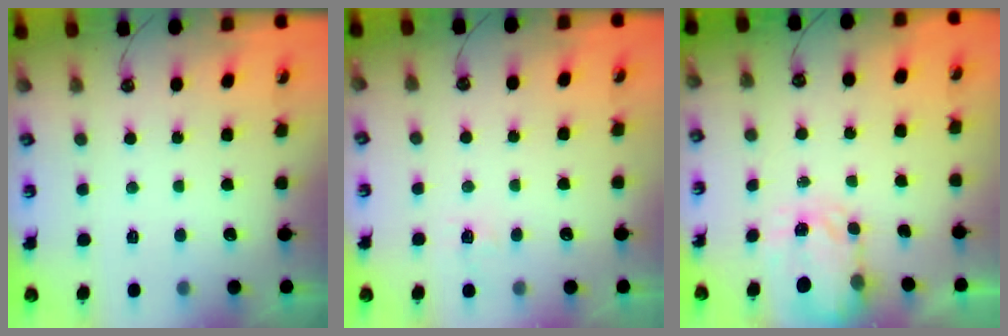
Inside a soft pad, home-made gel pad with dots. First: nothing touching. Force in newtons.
{"total": 6.2, "press": 6.1, "slide": 0.8}
{"total": 3.6, "press": 3.6, "slide": 0.5}